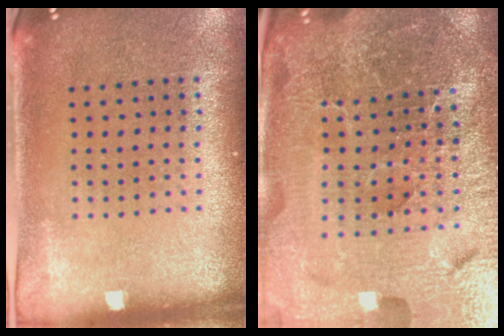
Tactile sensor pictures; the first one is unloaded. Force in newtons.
{"total": 6.6, "press": 5.9, "slide": 3.0}